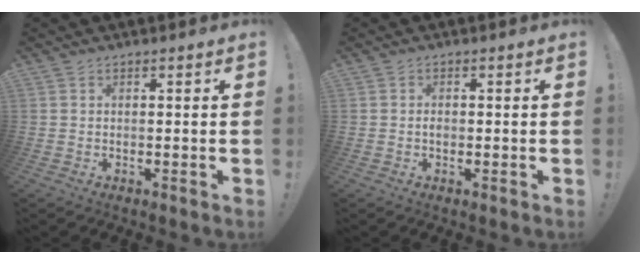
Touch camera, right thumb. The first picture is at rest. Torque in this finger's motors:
{"motor_torque": [0.34, 0.28, 0.07, -0.02, 0.02]}